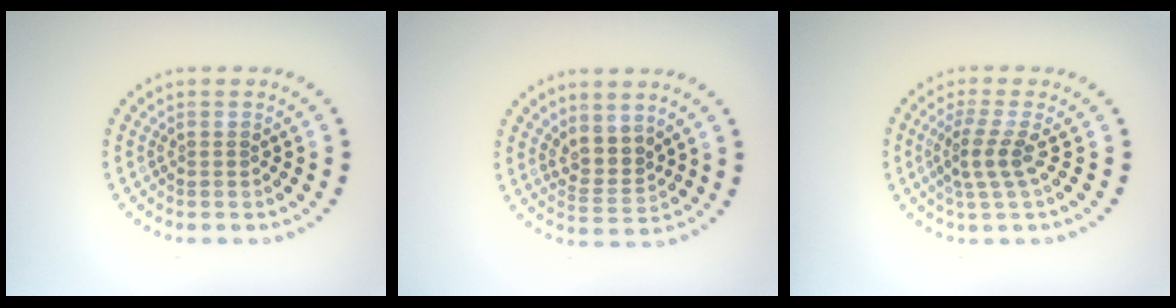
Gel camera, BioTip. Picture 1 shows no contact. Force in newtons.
{"total": 2.7, "press": 2.0, "slide": 1.8}
{"total": 2.5, "press": 1.8, "slide": 1.7}